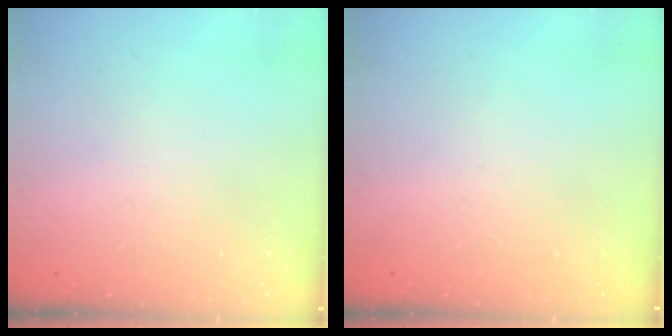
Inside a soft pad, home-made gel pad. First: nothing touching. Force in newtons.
{"total": 0.0}